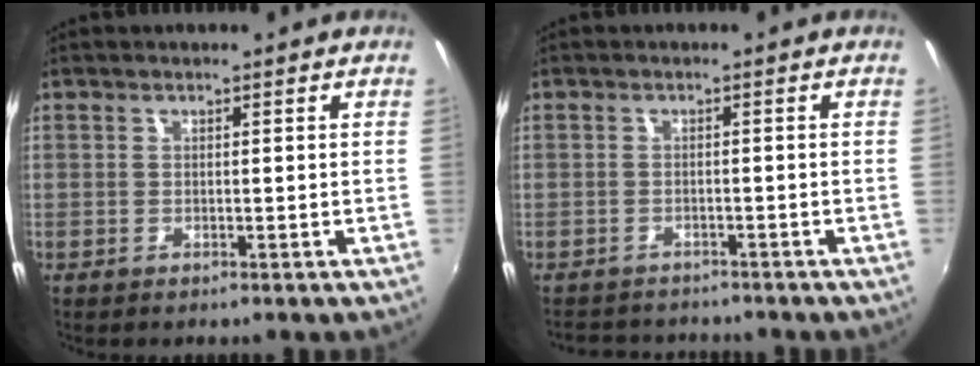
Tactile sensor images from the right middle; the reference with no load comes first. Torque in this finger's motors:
{"motor_torque": [-0.22, -0.07, -0.32, -0.04]}